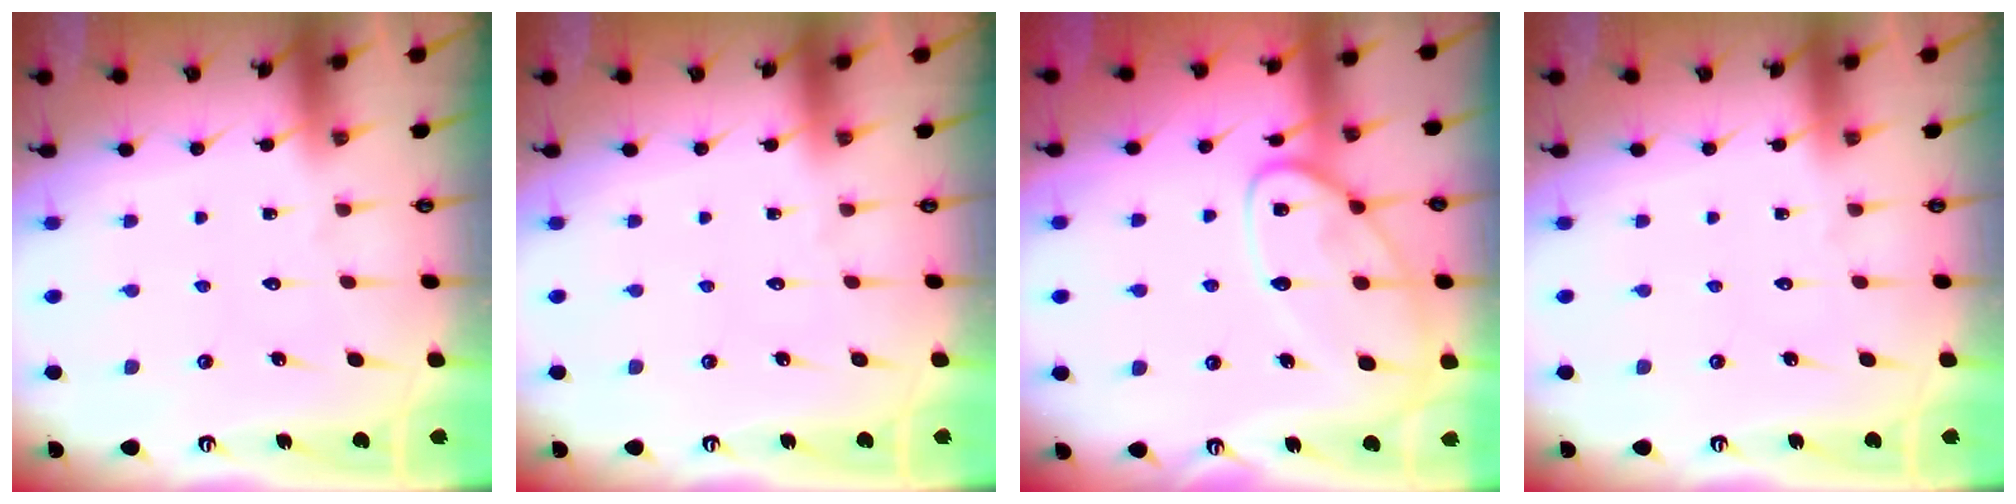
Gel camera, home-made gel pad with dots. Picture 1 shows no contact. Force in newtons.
{"total": 0.0}
{"total": 16.6, "press": 16.5, "slide": 1.4}
{"total": 0.0}